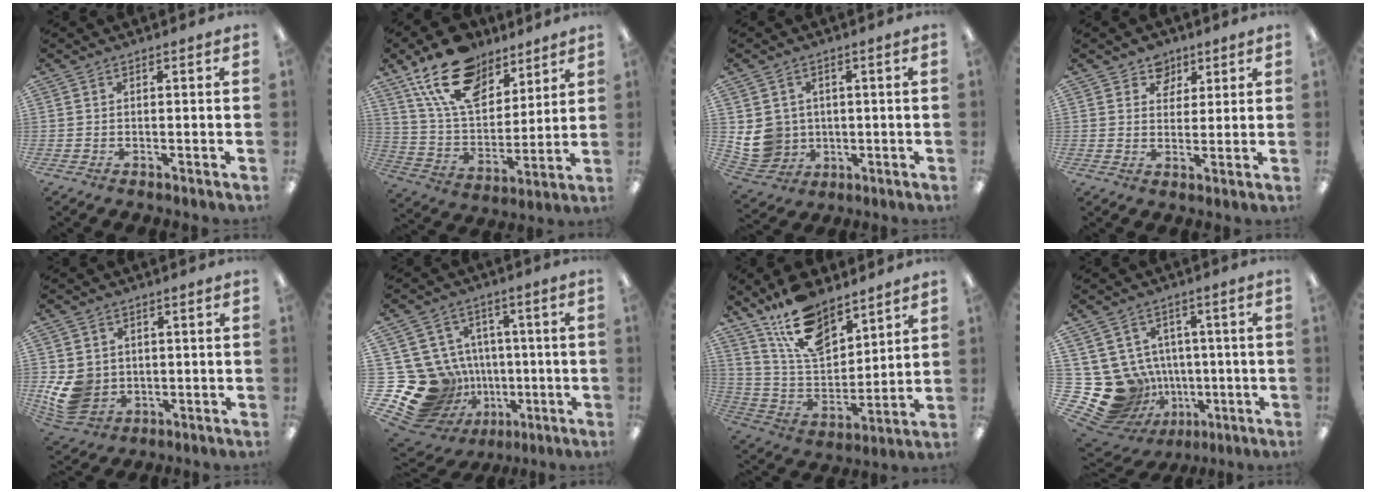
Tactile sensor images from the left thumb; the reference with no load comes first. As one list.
[{"total": 19.1, "force": [13.1, 10.2, 9.4], "torque": [-0.178, -0.061, 0.241]}, {"total": 7.7, "force": [0.5, 7.4, 2.0], "torque": [-0.061, 0.001, 0.021]}, {"total": 5.3, "force": [3.5, 3.9, 0.6], "torque": [-0.006, -0.017, 0.063]}, {"total": 8.9, "force": [-0.2, 7.8, 4.2], "torque": [-0.099, 0.008, 0.002]}, {"total": 23.5, "force": [-2.9, 20.7, 10.6], "torque": [-0.223, 0.002, 0.017]}, {"total": 15.5, "force": [11.5, 7.2, 7.6], "torque": [-0.153, -0.060, 0.213]}, {"total": 16.9, "force": [-1.8, 15.6, 6.4], "torque": [-0.161, -0.013, 0.011]}]